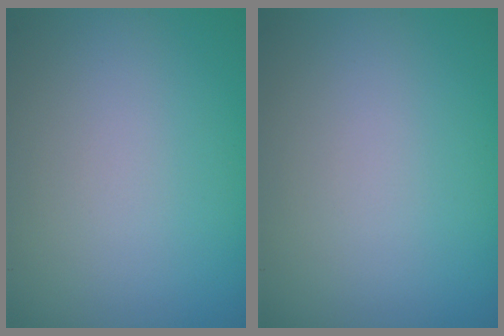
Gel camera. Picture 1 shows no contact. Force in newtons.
{"total": 0.0}